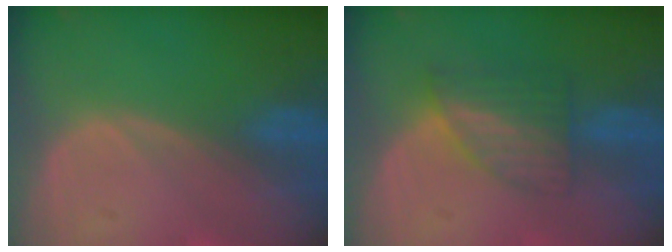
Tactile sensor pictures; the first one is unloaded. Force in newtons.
{"total": 6.4, "press": 5.7, "slide": 3.0}